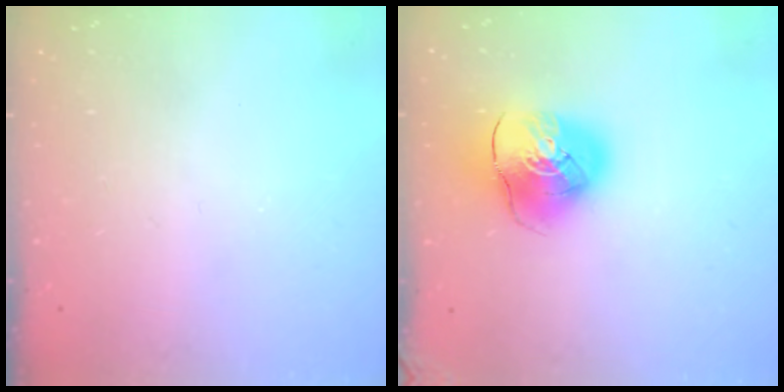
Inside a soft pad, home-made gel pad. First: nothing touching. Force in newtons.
{"total": 12.7, "press": 12.5, "slide": 1.8}